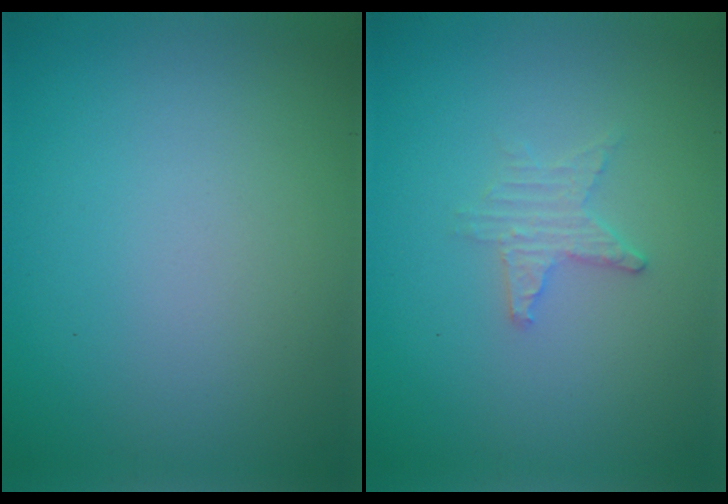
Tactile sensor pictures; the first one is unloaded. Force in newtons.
{"total": 1.7, "press": 1.6, "slide": 0.4}